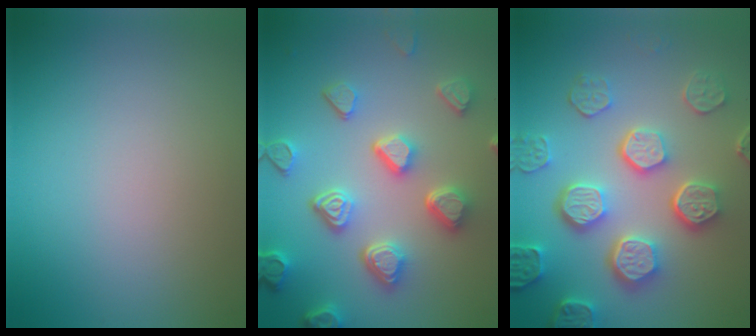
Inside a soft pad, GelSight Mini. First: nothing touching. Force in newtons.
{"total": 6.6, "press": 5.3, "slide": 3.9}
{"total": 7.5, "press": 5.9, "slide": 4.6}